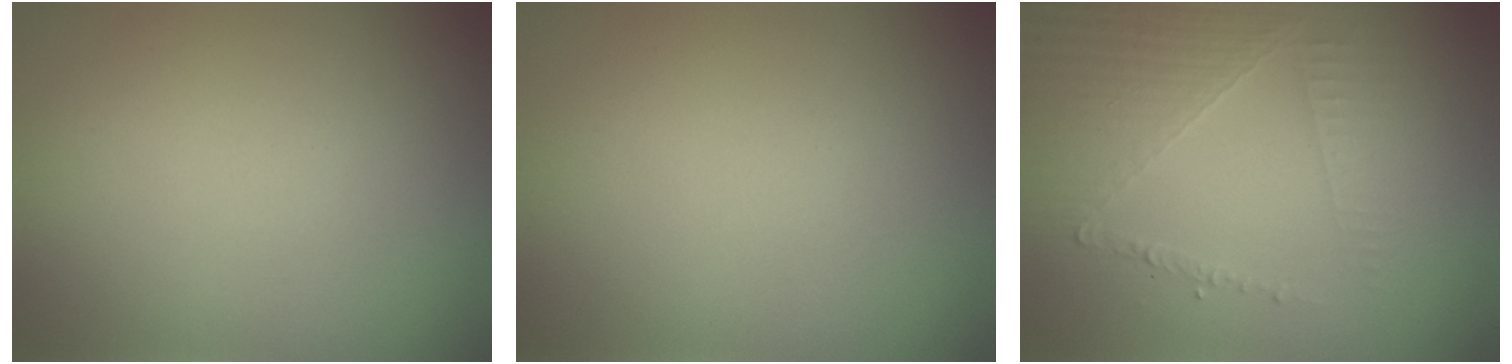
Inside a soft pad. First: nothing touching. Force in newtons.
{"total": 0.0}
{"total": 5.2, "press": 3.1, "slide": 4.2}